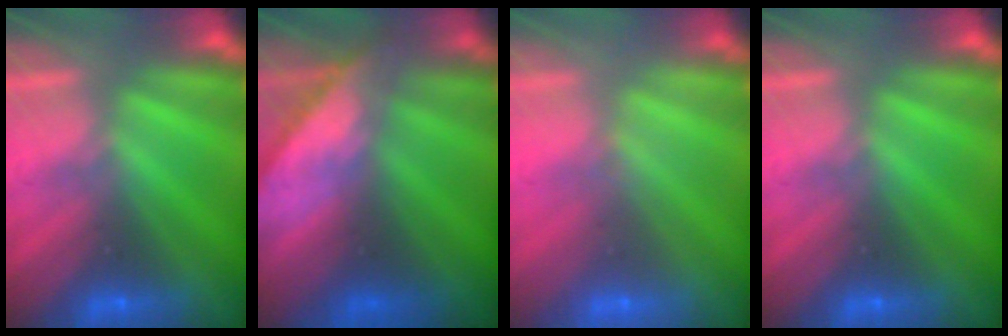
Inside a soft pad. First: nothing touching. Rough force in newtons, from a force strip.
{"total": 8.8}
{"total": 1.9}
{"total": 0.0}